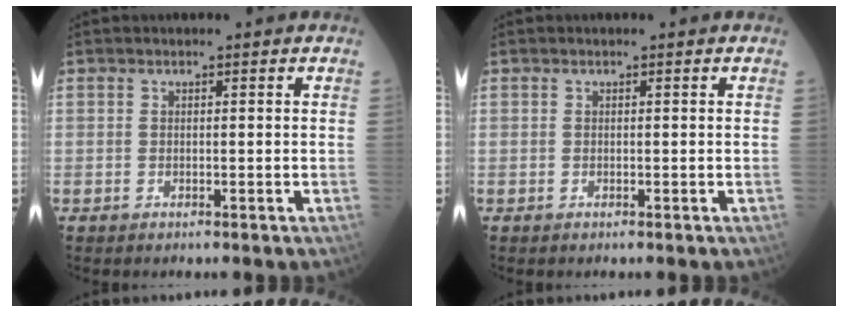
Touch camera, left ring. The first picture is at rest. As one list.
[{"total": 0.0}]